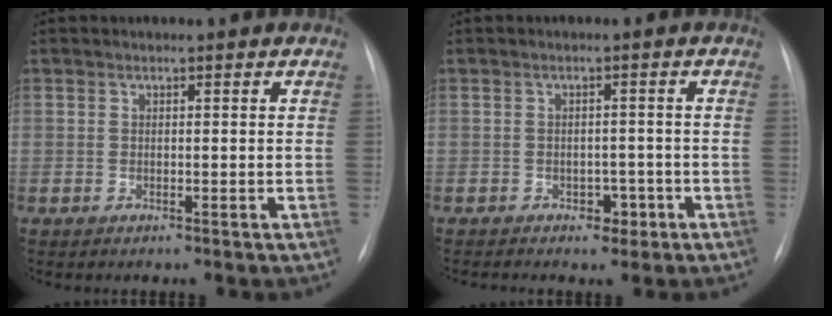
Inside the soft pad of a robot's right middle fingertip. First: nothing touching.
{"total": 2.8, "force": [-1.8, 1.7, 1.3], "torque": [-0.013, 0.007, -0.020]}